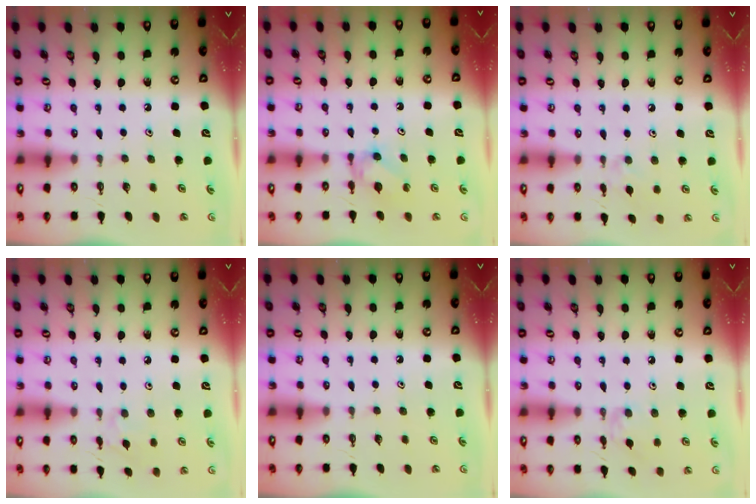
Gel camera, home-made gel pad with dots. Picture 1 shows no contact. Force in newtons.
{"total": 3.9, "press": 3.8, "slide": 0.7}
{"total": 3.8, "press": 3.7, "slide": 0.5}
{"total": 3.4, "press": 3.4, "slide": 0.6}
{"total": 0.0}
{"total": 3.6, "press": 3.5, "slide": 0.6}